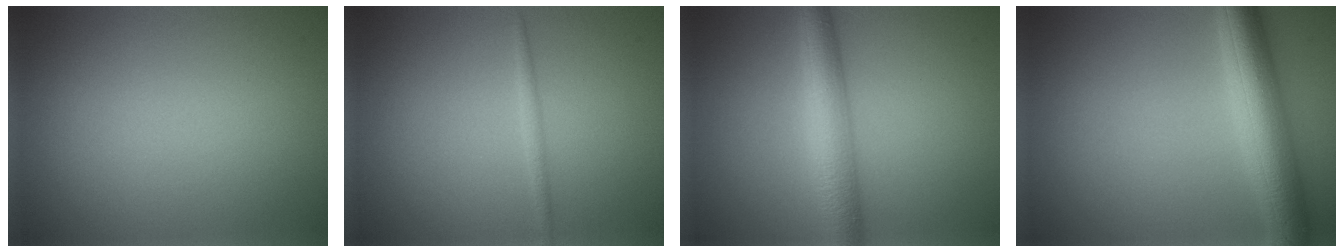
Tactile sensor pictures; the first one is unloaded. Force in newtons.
{"total": 0.9, "press": 0.9, "slide": 0.0}
{"total": 4.9, "press": 4.9, "slide": 0.1}
{"total": 6.8, "press": 6.8, "slide": 0.2}